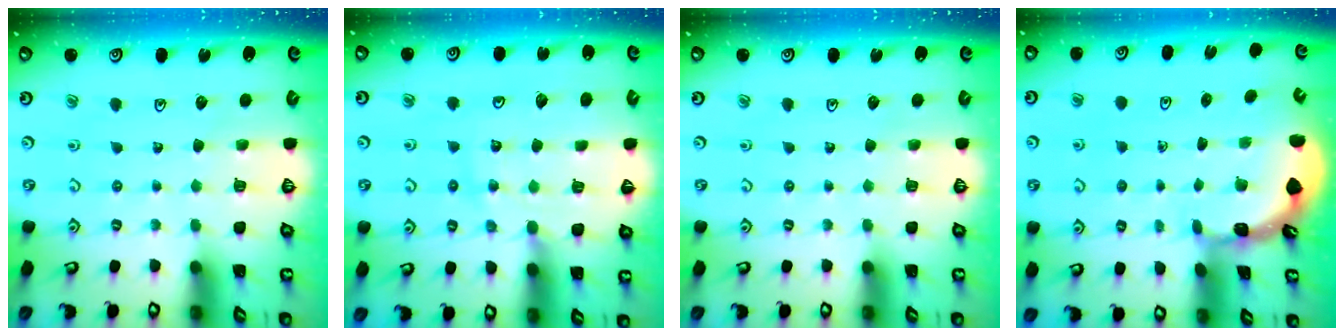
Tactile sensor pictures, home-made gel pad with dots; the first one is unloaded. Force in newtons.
{"total": 11.9, "press": 11.8, "slide": 1.2}
{"total": 0.0}
{"total": 1.7, "press": 1.7, "slide": 0.1}